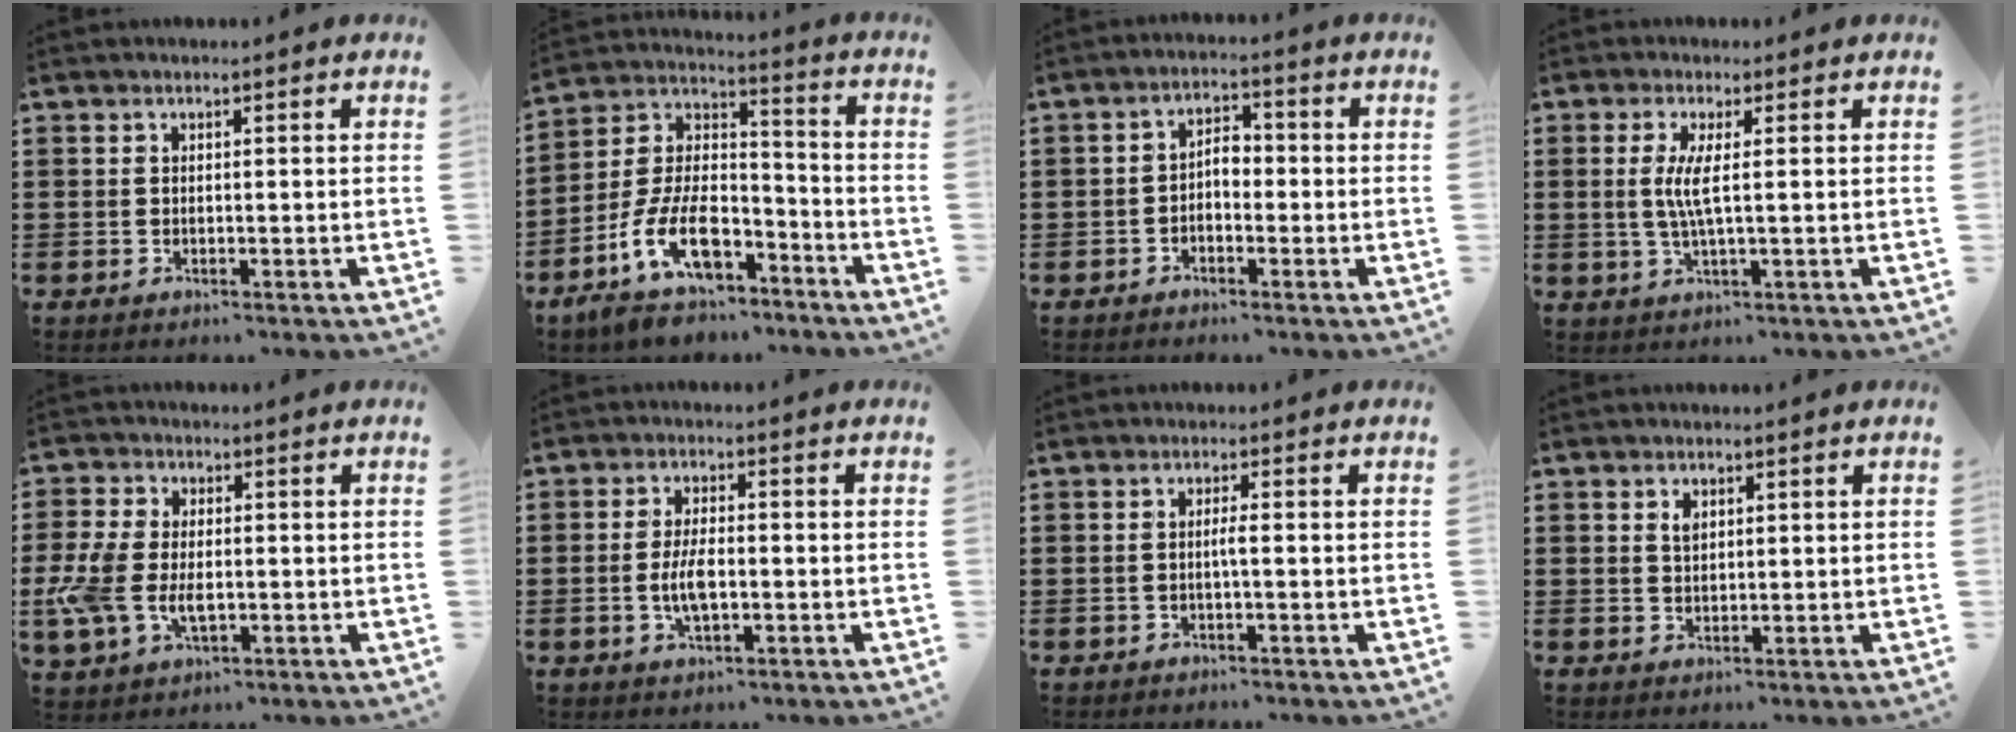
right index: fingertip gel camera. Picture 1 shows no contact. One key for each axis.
{"total": 12.6, "fx": -7.6, "fy": 6.1, "fz": 8.0, "tx": -0.175, "ty": 0.018, "tz": -0.145}
{"total": 2.8, "fx": -1.3, "fy": 1.4, "fz": 2.0, "tx": -0.039, "ty": 0.007, "tz": -0.027}
{"total": 4.3, "fx": 0.4, "fy": 0.2, "fz": 4.3, "tx": -0.094, "ty": -0.011, "tz": 0.000}
{"total": 7.0, "fx": -1.2, "fy": 4.3, "fz": 5.4, "tx": -0.140, "ty": -0.003, "tz": -0.028}
{"total": 4.8, "fx": -0.8, "fy": 1.9, "fz": 4.3, "tx": -0.090, "ty": 0.001, "tz": -0.019}
{"total": 1.4, "fx": -0.4, "fy": -0.1, "fz": 1.3, "tx": -0.024, "ty": -0.003, "tz": -0.007}
{"total": 1.7, "fx": 0.8, "fy": 1.0, "fz": 1.1, "tx": -0.026, "ty": 0.004, "tz": 0.015}